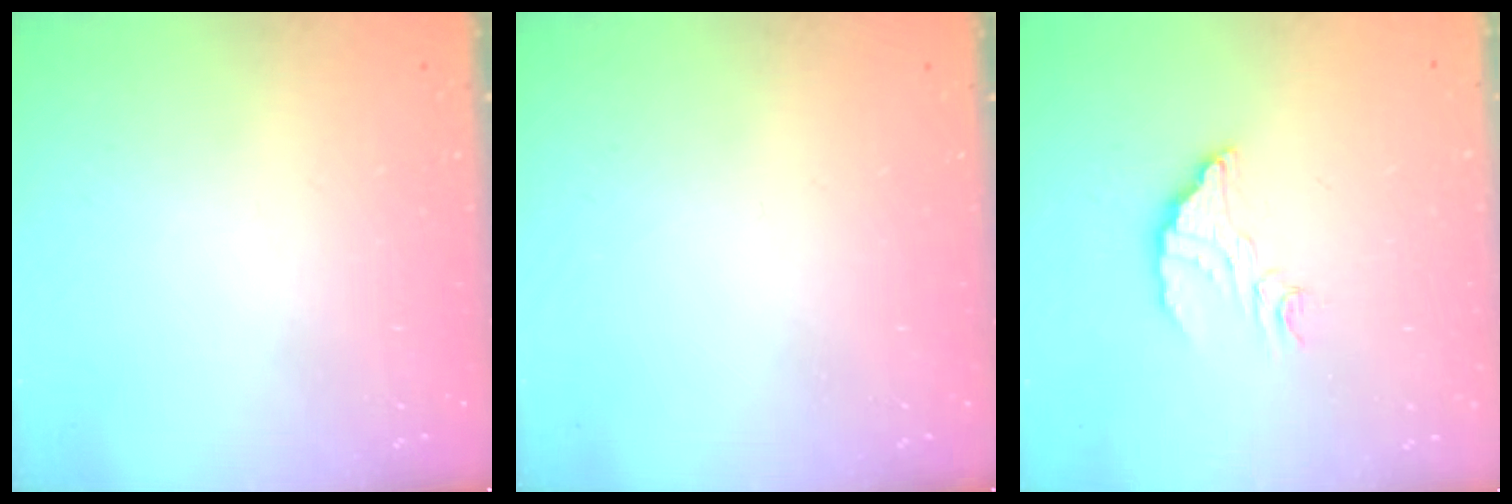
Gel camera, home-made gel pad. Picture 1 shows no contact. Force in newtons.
{"total": 0.0}
{"total": 4.9, "press": 4.9, "slide": 0.4}